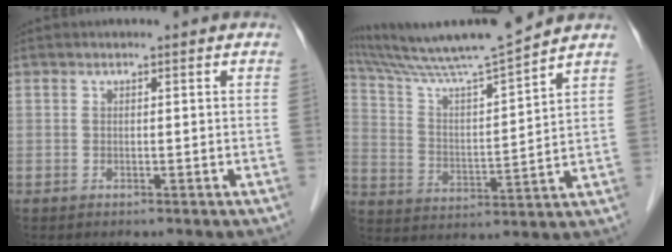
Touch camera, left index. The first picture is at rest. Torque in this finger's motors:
{"motor_torque": [0.69, -0.69, 0.34, 0.12]}